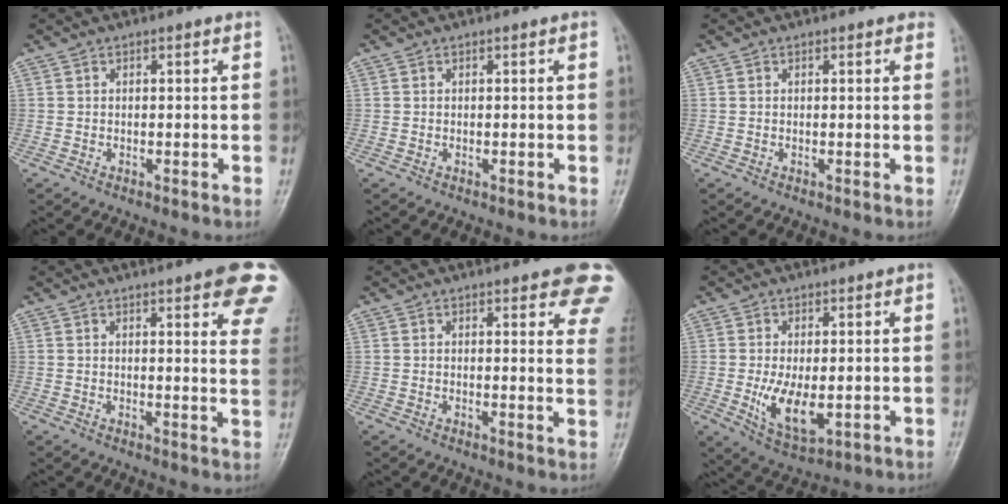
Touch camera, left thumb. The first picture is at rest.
{"total": 0.0}
{"total": 1.1, "force": [0.9, 0.4, 0.6], "torque": [-0.004, 0.002, 0.006]}
{"total": 14.3, "force": [8.0, 3.5, 11.3], "torque": [-0.116, -0.027, 0.083]}
{"total": 12.0, "force": [7.5, 3.8, 8.5], "torque": [-0.069, -0.031, 0.072]}
{"total": 8.5, "force": [-1.1, 4.2, 7.3], "torque": [-0.121, -0.019, -0.008]}